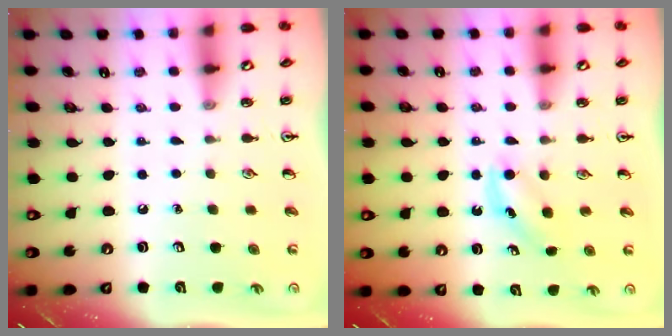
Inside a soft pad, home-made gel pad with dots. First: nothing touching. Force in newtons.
{"total": 4.5, "press": 4.1, "slide": 1.6}